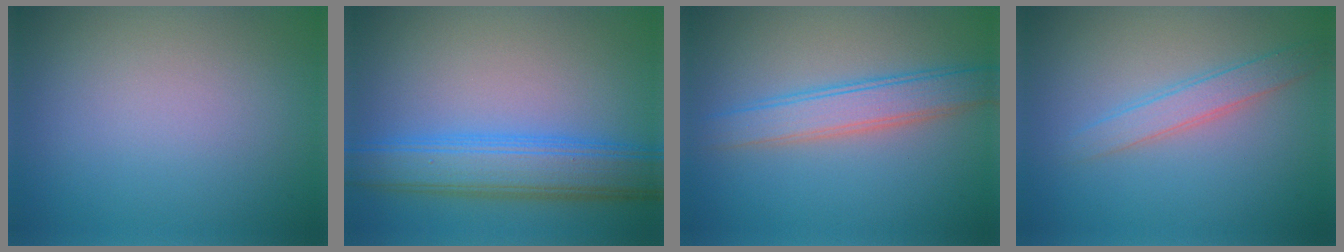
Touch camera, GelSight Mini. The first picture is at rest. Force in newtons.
{"total": 6.5, "press": 6.5, "slide": 0.1}
{"total": 3.8, "press": 3.8, "slide": 0.2}
{"total": 2.3, "press": 2.3, "slide": 0.1}